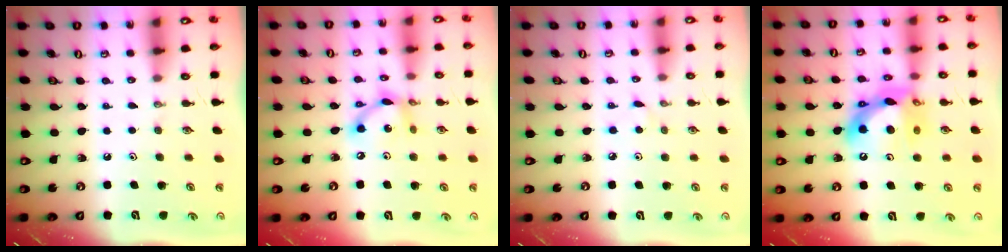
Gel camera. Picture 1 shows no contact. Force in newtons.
{"total": 9.8, "press": 9.8, "slide": 0.7}
{"total": 2.9, "press": 2.9, "slide": 0.3}
{"total": 14.2, "press": 14.1, "slide": 1.7}